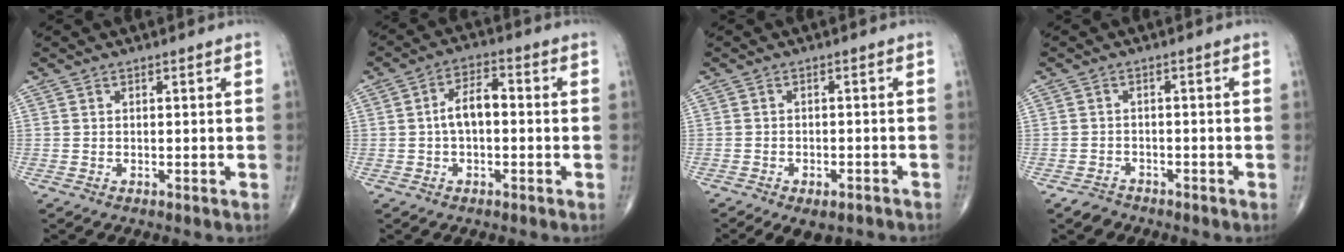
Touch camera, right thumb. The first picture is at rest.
{"total": 5.9, "force": [-0.4, 3.1, 5.0], "torque": [-0.084, 0.023, -0.015]}
{"total": 6.3, "force": [-4.5, 3.2, 3.1], "torque": [-0.037, 0.021, -0.060]}
{"total": 2.4, "force": [-1.9, 1.5, 0.1], "torque": [-0.003, 0.010, -0.033]}